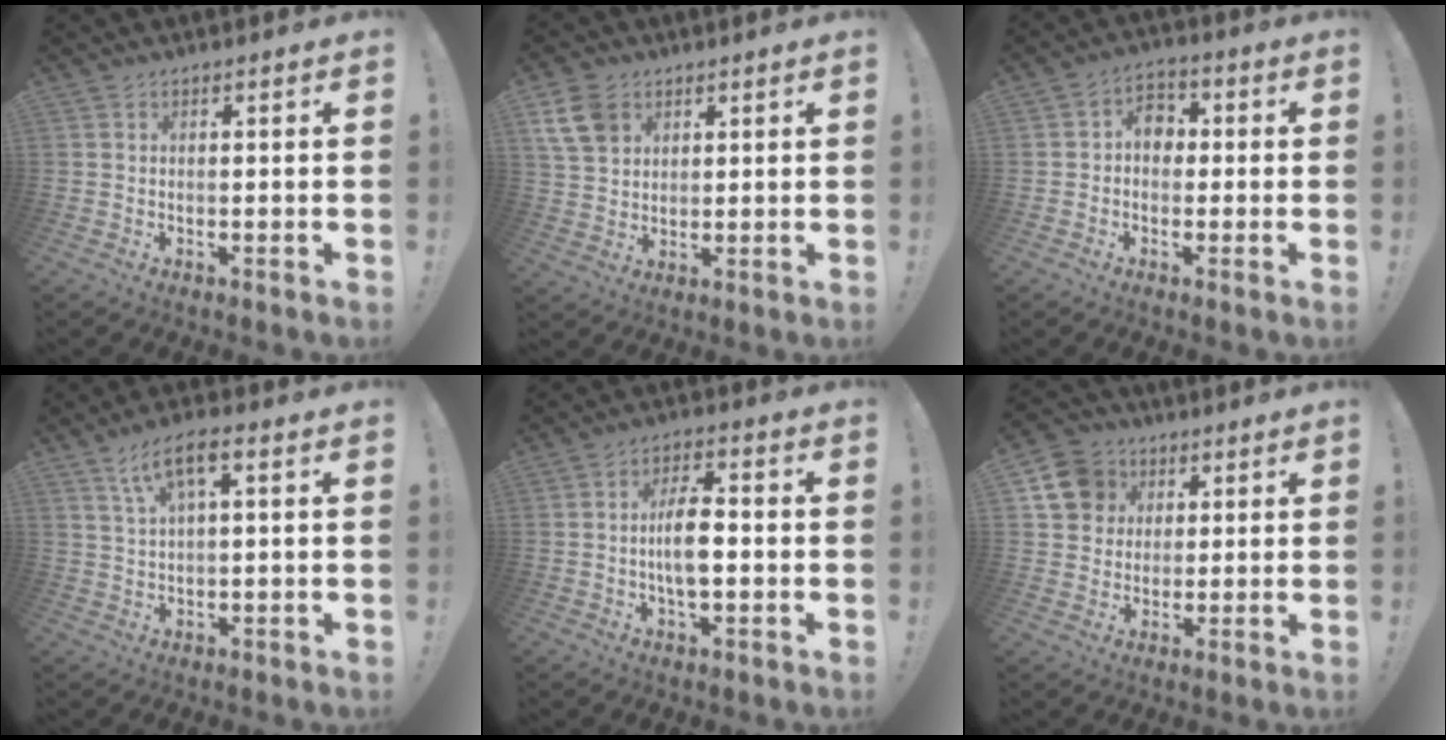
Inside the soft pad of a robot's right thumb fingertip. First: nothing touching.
{"total": 9.6, "force": [4.6, 7.1, 4.5], "torque": [-0.078, -0.014, 0.094]}
{"total": 6.5, "force": [0.1, 5.1, 4.0], "torque": [-0.062, 0.013, 0.003]}
{"total": 7.5, "force": [3.0, 2.5, 6.4], "torque": [-0.114, -0.002, 0.053]}
{"total": 9.4, "force": [-1.1, 5.2, 7.7], "torque": [-0.138, 0.007, -0.021]}
{"total": 11.7, "force": [3.9, 10.3, 3.8], "torque": [-0.052, -0.008, 0.082]}